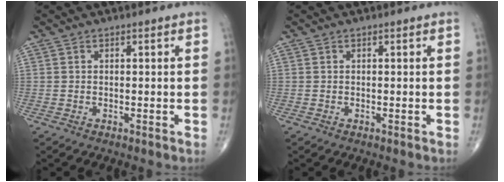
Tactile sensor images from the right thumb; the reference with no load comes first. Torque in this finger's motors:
{"motor_torque": [0.00, 0.00, 0.00, 0.00, 0.00]}